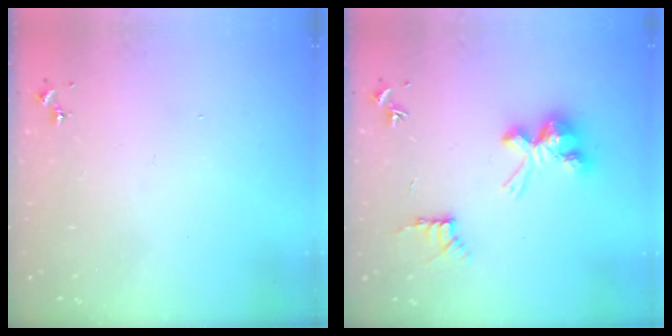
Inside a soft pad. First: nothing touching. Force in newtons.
{"total": 10.8, "press": 10.8, "slide": 0.6}